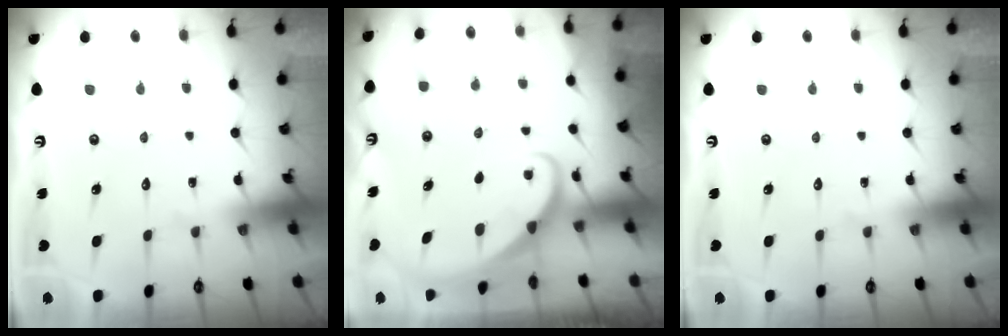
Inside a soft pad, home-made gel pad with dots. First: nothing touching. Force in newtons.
{"total": 1.6, "press": 1.6, "slide": 0.0}
{"total": 0.0}